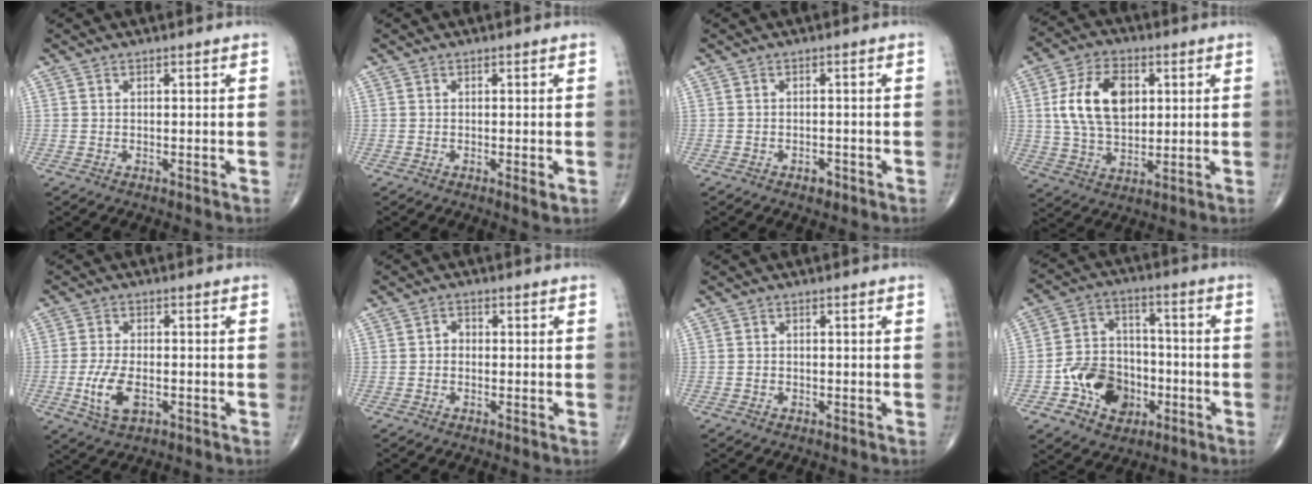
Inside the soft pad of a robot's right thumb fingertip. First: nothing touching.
{"total": 1.3, "force": [-0.3, 0.2, 1.3], "torque": [-0.024, -0.007, -0.007]}
{"total": 1.6, "force": [-1.0, 1.0, 0.8], "torque": [-0.006, 0.004, -0.014]}
{"total": 13.7, "force": [2.8, 8.6, 10.2], "torque": [-0.168, -0.003, 0.052]}
{"total": 7.1, "force": [-2.0, 3.7, 5.7], "torque": [-0.116, 0.003, -0.032]}
{"total": 1.6, "force": [-0.3, 1.3, 0.9], "torque": [-0.002, 0.008, -0.011]}
{"total": 0.8, "force": [-0.3, 0.8, 0.2], "torque": [0.005, 0.005, -0.005]}
{"total": 13.7, "force": [-4.8, 10.6, 7.3], "torque": [-0.082, 0.040, -0.081]}